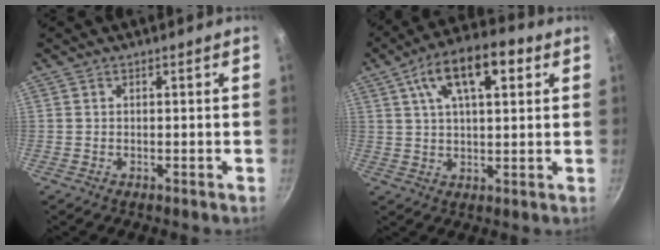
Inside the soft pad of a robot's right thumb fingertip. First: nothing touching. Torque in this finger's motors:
{"motor_torque": [0.27, 3.43, 0.41, -0.30, 0.10]}